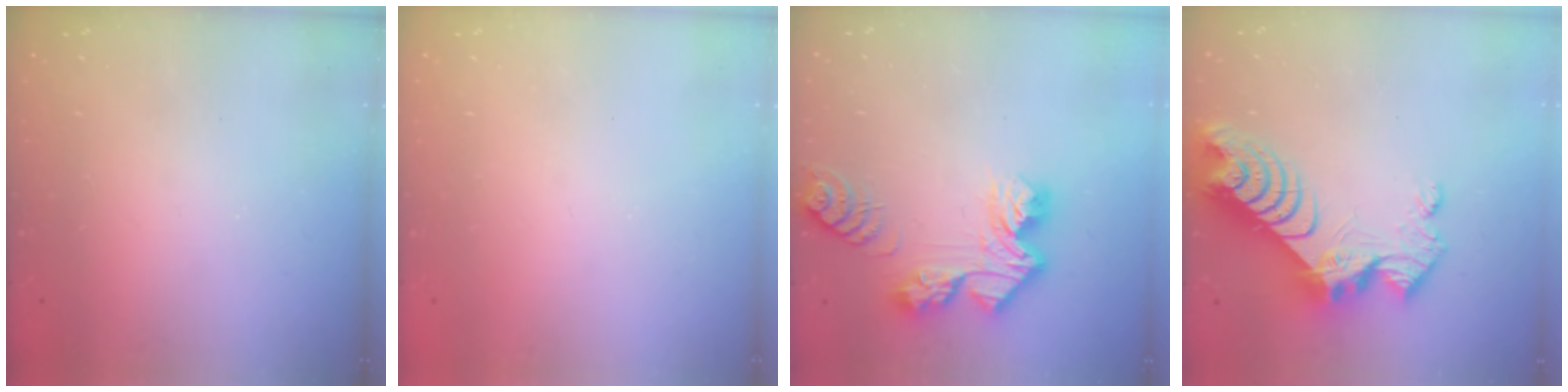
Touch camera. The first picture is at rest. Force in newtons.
{"total": 0.0}
{"total": 12.0, "press": 12.0, "slide": 1.1}
{"total": 14.7, "press": 14.6, "slide": 1.2}